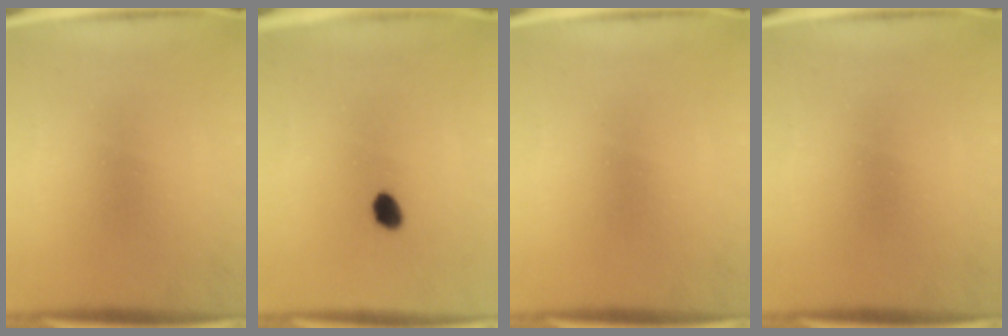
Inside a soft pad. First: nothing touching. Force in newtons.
{"total": 2.7}
{"total": 0.0}
{"total": 0.0}